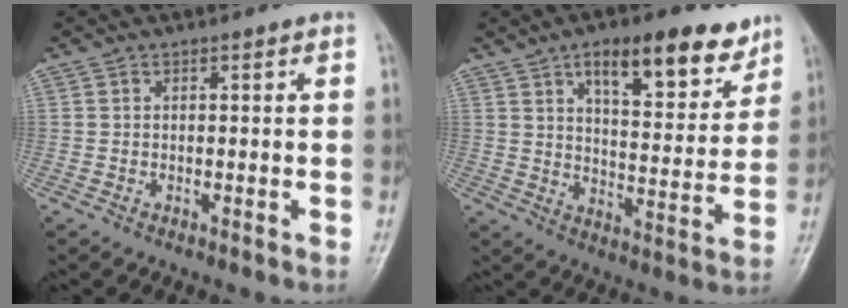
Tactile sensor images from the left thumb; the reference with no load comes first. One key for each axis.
{"total": 15.0, "fx": 9.1, "fy": 6.1, "fz": 10.2, "tx": -0.108, "ty": -0.045, "tz": 0.138}